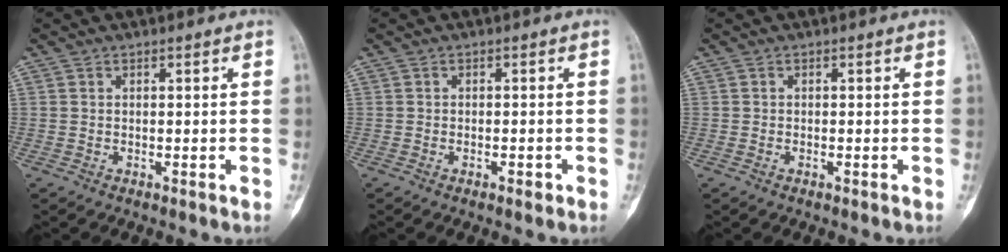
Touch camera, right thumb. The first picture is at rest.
{"total": 1.5, "force": [-0.9, 0.5, 1.1], "torque": [-0.019, 0.006, -0.012]}
{"total": 0.6, "force": [-0.3, 0.2, 0.4], "torque": [-0.008, 0.006, -0.005]}